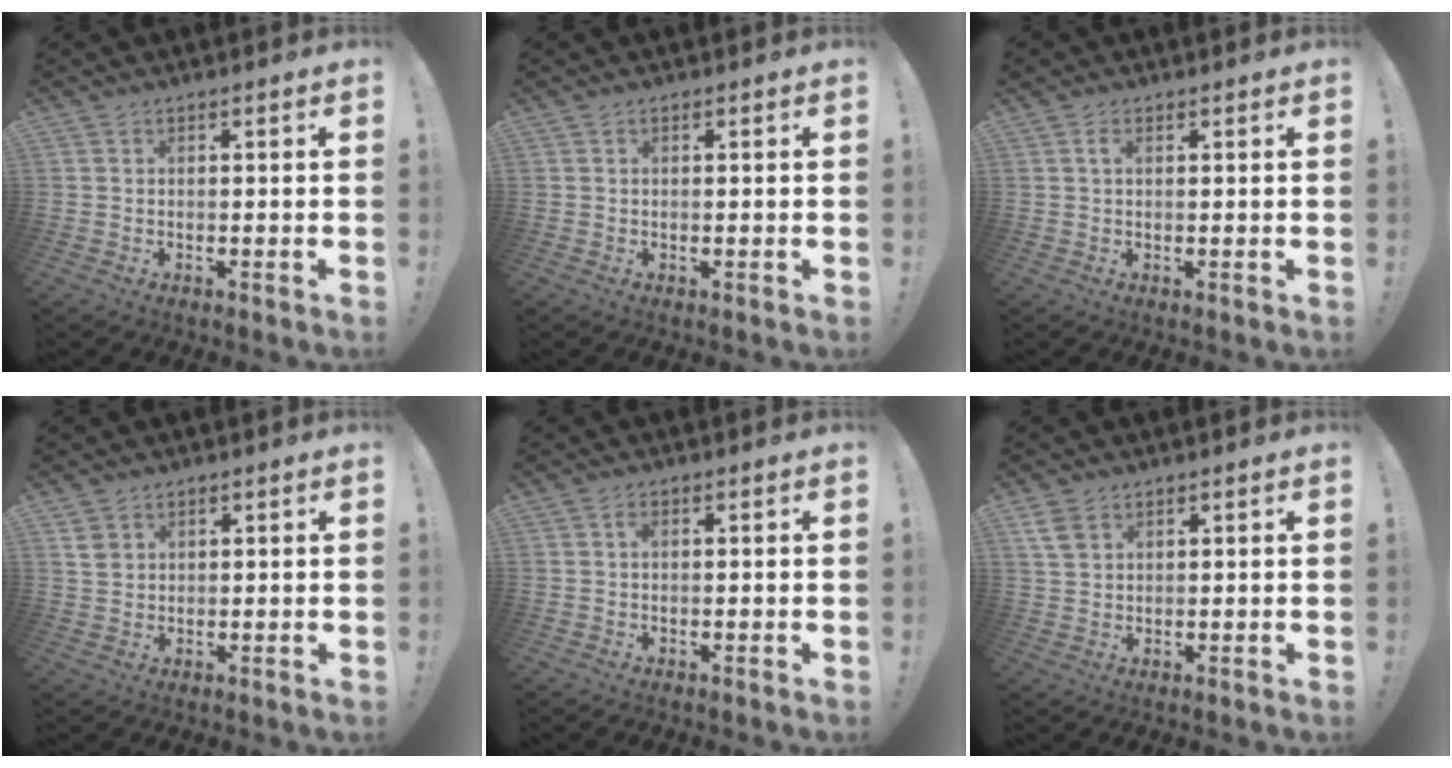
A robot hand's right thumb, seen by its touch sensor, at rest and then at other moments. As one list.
[{"total": 0.0}, {"total": 1.9, "force": [0.8, 1.0, 1.4], "torque": [-0.022, 0.001, 0.012]}, {"total": 3.4, "force": [1.9, 2.5, 1.3], "torque": [-0.015, -0.007, 0.037]}, {"total": 1.3, "force": [0.1, 0.8, 1.0], "torque": [-0.016, 0.003, -0.001]}, {"total": 4.9, "force": [2.7, 3.1, 2.6], "torque": [-0.046, -0.010, 0.051]}]